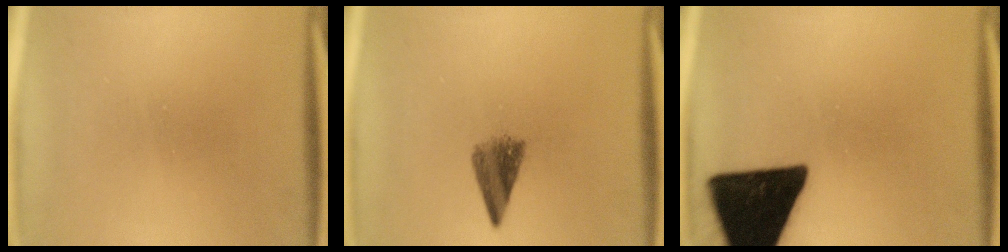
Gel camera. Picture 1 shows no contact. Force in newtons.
{"total": 4.0}
{"total": 19.5}